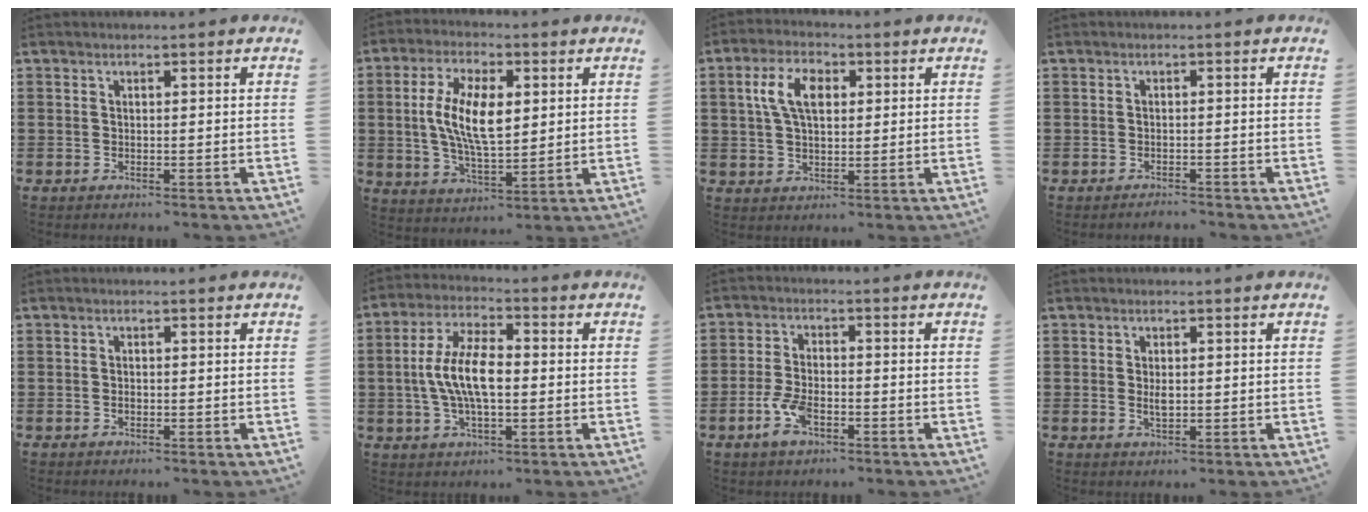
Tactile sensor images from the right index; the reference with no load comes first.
{"total": 10.4, "force": [1.2, 4.5, 9.3], "torque": [-0.196, 0.006, 0.018]}
{"total": 6.7, "force": [1.6, 3.7, 5.4], "torque": [-0.117, 0.017, 0.026]}
{"total": 1.0, "force": [-1.0, 0.1, 0.0], "torque": [-0.003, 0.002, -0.022]}
{"total": 0.6, "force": [-0.2, 0.3, 0.5], "torque": [-0.012, -0.003, -0.004]}
{"total": 9.2, "force": [-0.6, 3.9, 8.4], "torque": [-0.182, -0.001, -0.017]}
{"total": 5.0, "force": [-2.3, 2.2, 3.8], "torque": [-0.092, -0.003, -0.046]}
{"total": 2.0, "force": [0.2, 0.8, 1.9], "torque": [-0.038, -0.001, 0.004]}